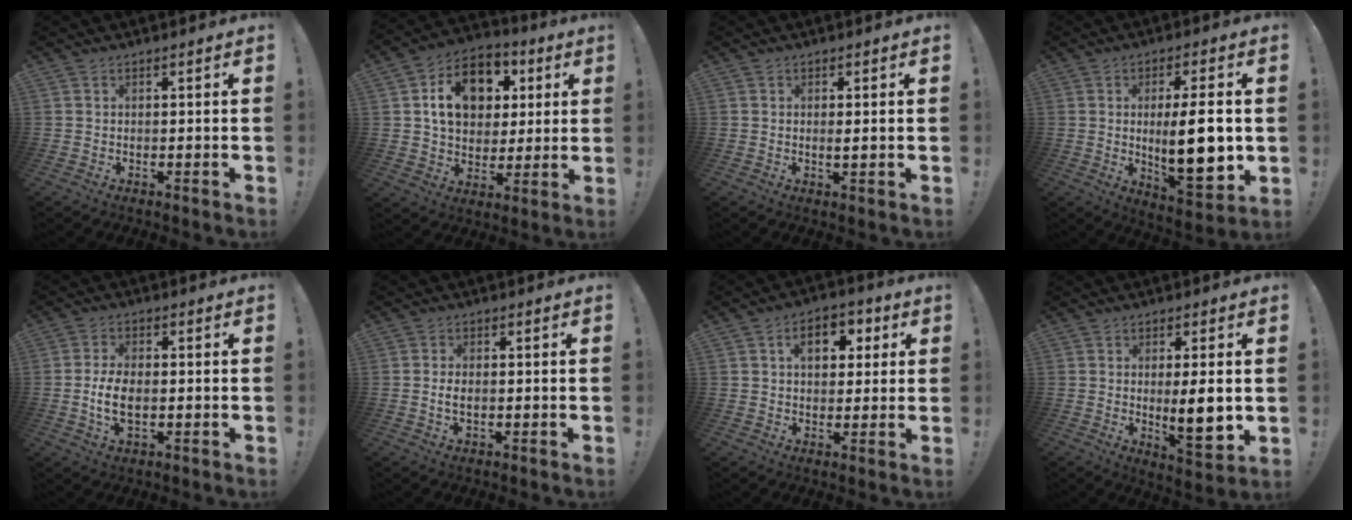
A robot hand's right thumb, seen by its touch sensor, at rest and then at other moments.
{"total": 15.8, "force": [5.2, 11.7, 9.2], "torque": [-0.138, -0.007, 0.099]}
{"total": 1.7, "force": [0.2, 0.0, 1.7], "torque": [-0.021, -0.009, 0.000]}
{"total": 17.0, "force": [0.0, 5.0, 16.3], "torque": [-0.246, -0.014, 0.002]}
{"total": 7.2, "force": [-1.1, 3.7, 6.1], "torque": [-0.106, -0.008, -0.024]}
{"total": 2.0, "force": [-0.4, 0.8, 1.8], "torque": [-0.029, 0.002, -0.008]}
{"total": 8.5, "force": [2.3, 5.9, 5.7], "torque": [-0.065, 0.002, 0.034]}
{"total": 10.6, "force": [0.1, 2.6, 10.3], "torque": [-0.150, -0.015, 0.003]}